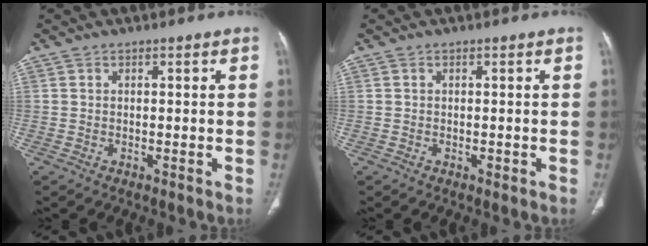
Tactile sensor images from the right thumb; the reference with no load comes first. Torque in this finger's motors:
{"motor_torque": [0.02, 0.28, -0.30, 0.13, 0.04]}